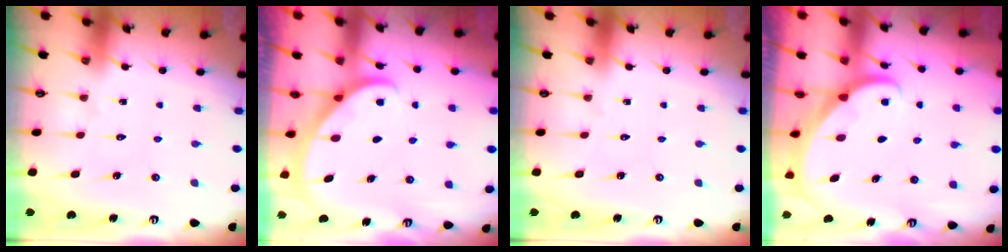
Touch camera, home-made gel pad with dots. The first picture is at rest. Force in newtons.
{"total": 2.5, "press": 2.5, "slide": 0.1}
{"total": 0.0}
{"total": 2.0, "press": 2.0, "slide": 0.2}